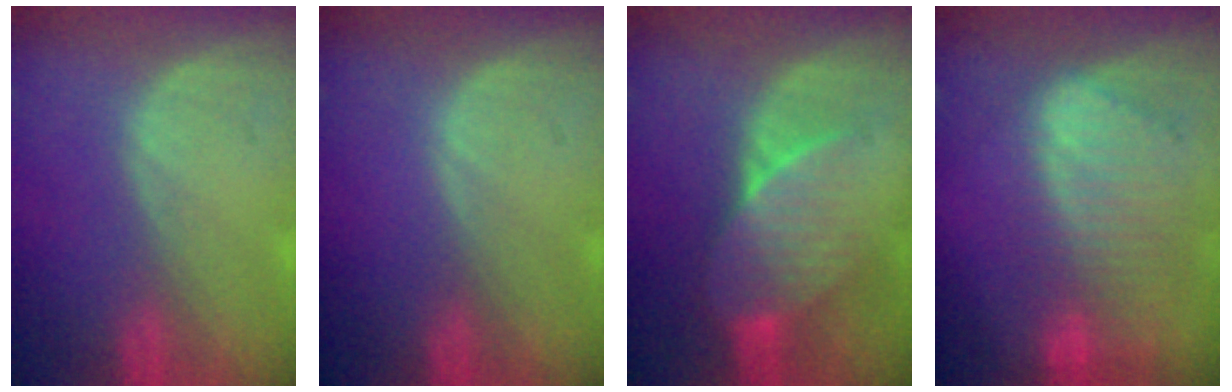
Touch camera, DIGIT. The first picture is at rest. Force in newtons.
{"total": 0.0}
{"total": 7.0, "press": 6.6, "slide": 2.4}
{"total": 10.0, "press": 8.5, "slide": 5.2}